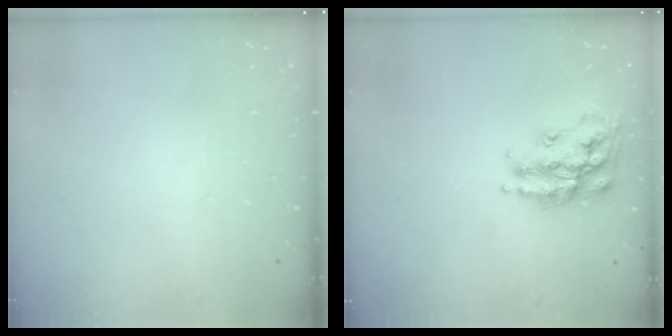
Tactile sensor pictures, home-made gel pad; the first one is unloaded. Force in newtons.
{"total": 17.4, "press": 17.3, "slide": 1.2}